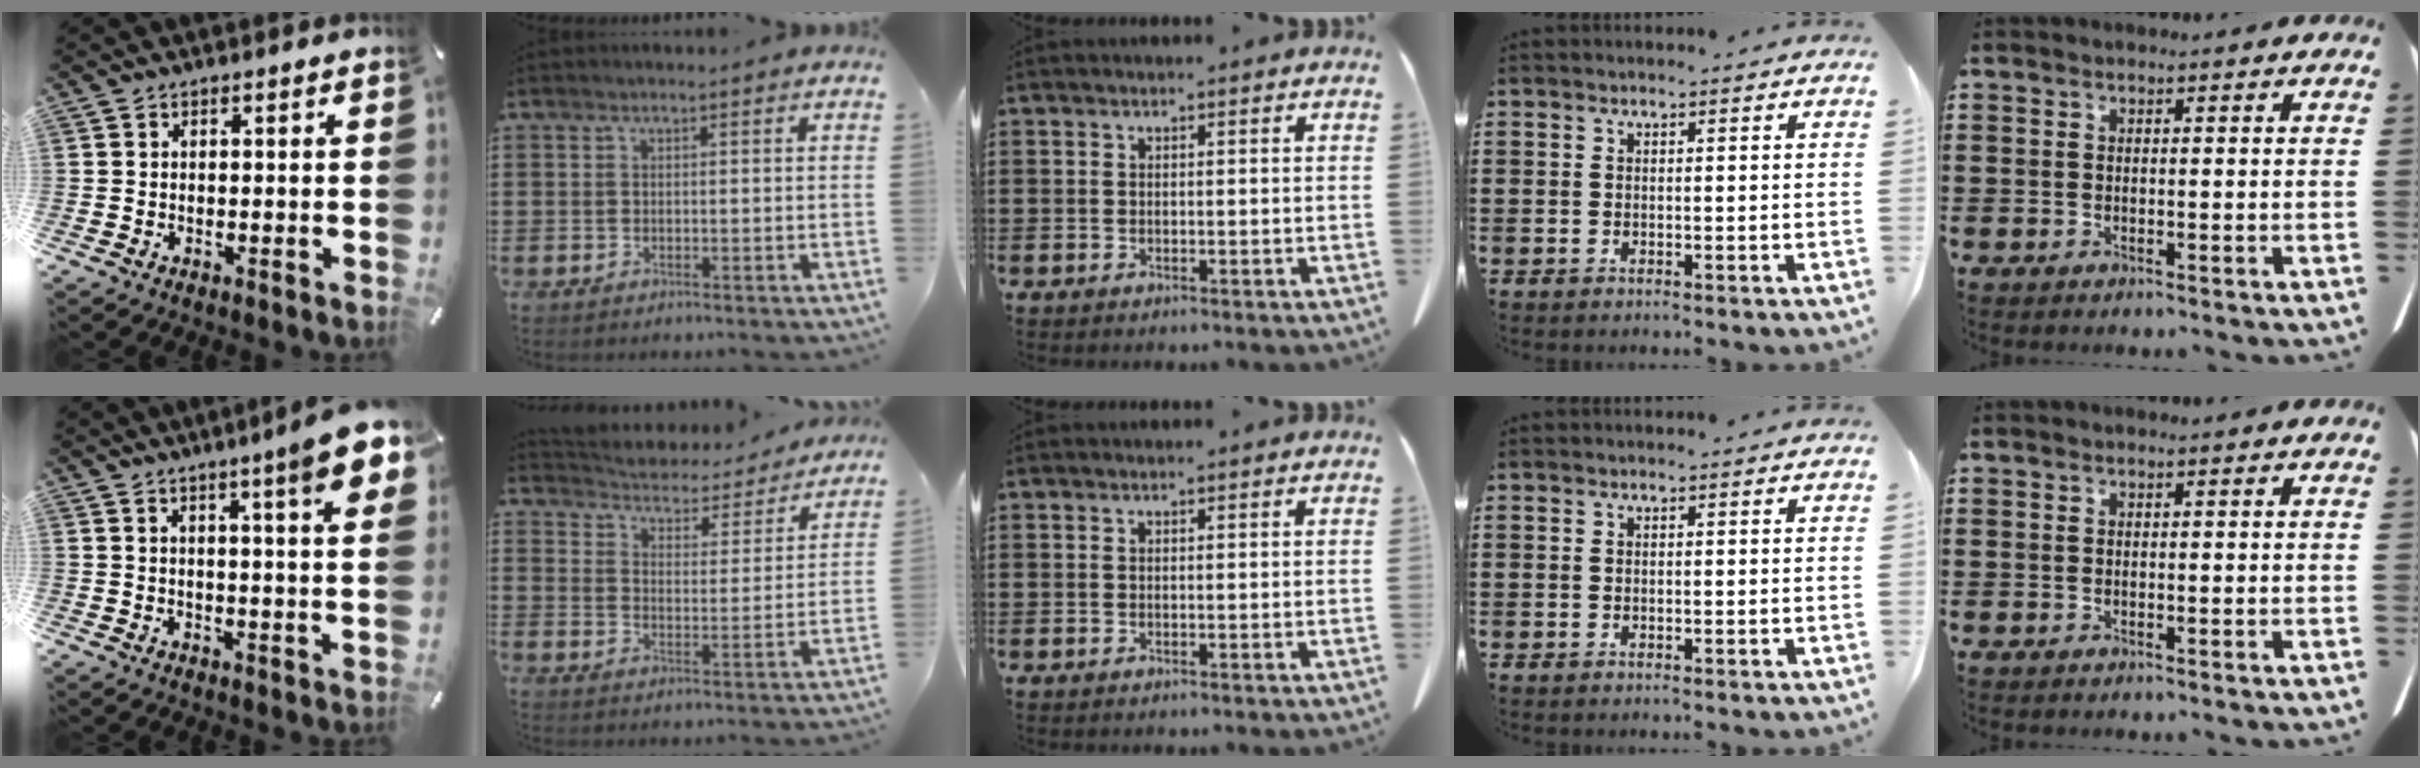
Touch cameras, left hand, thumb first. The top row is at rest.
{"thumb": {"total": 10.3, "force": [5.5, 0.7, 8.7], "torque": [-0.131, -0.029, 0.085]}, "index": {"total": 3.5, "force": [3.4, 0.3, 0.0], "torque": [-0.024, -0.034, 0.051]}}